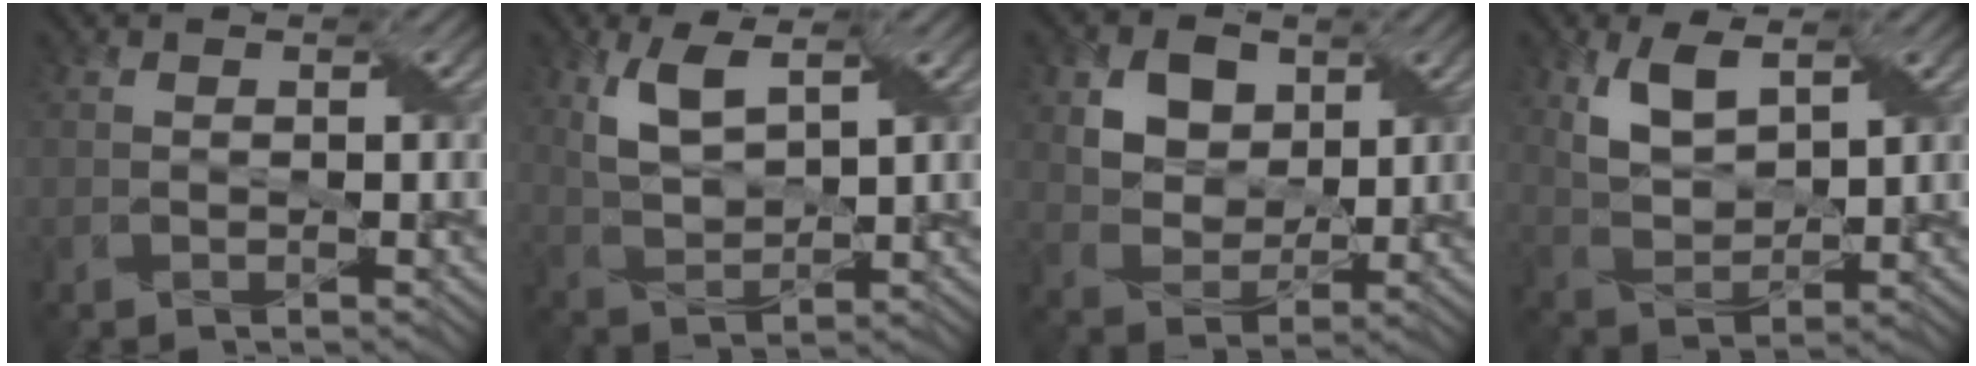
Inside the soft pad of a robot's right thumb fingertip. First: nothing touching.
{"total": 6.0, "force": [3.0, 2.4, 4.6], "torque": [-0.112, 0.000, 0.062]}
{"total": 7.5, "force": [3.2, 5.5, 3.9], "torque": [-0.114, -0.009, 0.061]}
{"total": 6.4, "force": [3.3, 3.1, 4.5], "torque": [-0.105, -0.003, 0.066]}